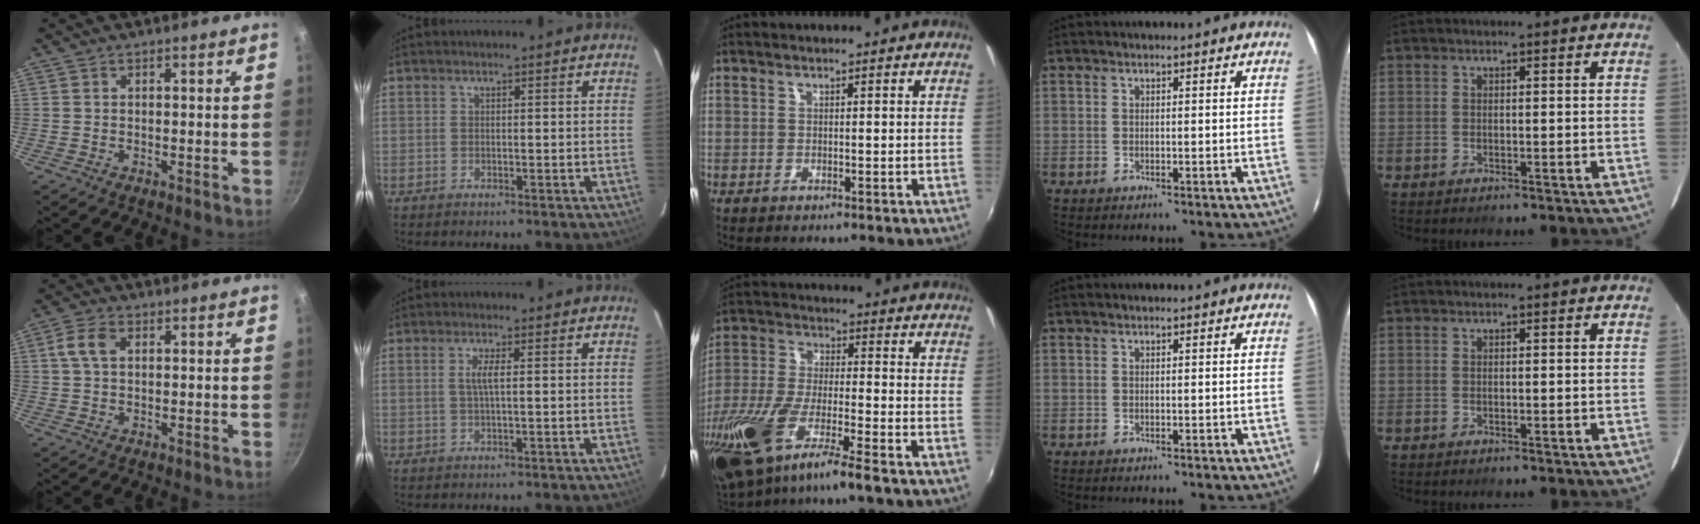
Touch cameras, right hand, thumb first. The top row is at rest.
{"thumb": {"total": 4.8, "force": [1.3, 2.9, 3.6], "torque": [-0.073, 0.011, 0.021]}, "index": {"total": 2.3, "force": [0.2, 0.0, 2.3], "torque": [-0.045, 0.001, 0.002]}, "middle": {"total": 19.5, "force": [-11.9, 4.1, 14.9], "torque": [-0.310, -0.058, -0.223]}}